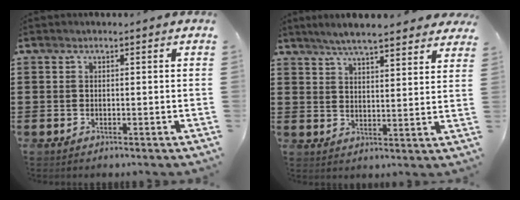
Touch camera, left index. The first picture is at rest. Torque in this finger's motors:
{"motor_torque": [2.14, 0.00, 0.36, 0.01]}